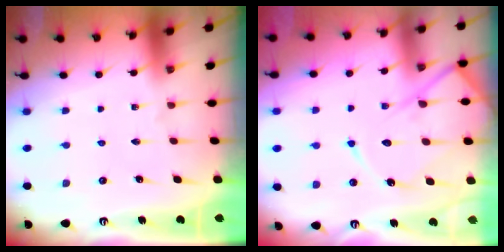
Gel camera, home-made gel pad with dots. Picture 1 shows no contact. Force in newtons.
{"total": 12.4, "press": 12.3, "slide": 1.3}